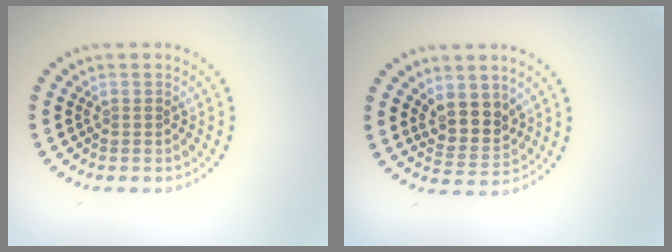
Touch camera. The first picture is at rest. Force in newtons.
{"total": 3.4, "press": 3.0, "slide": 1.5}